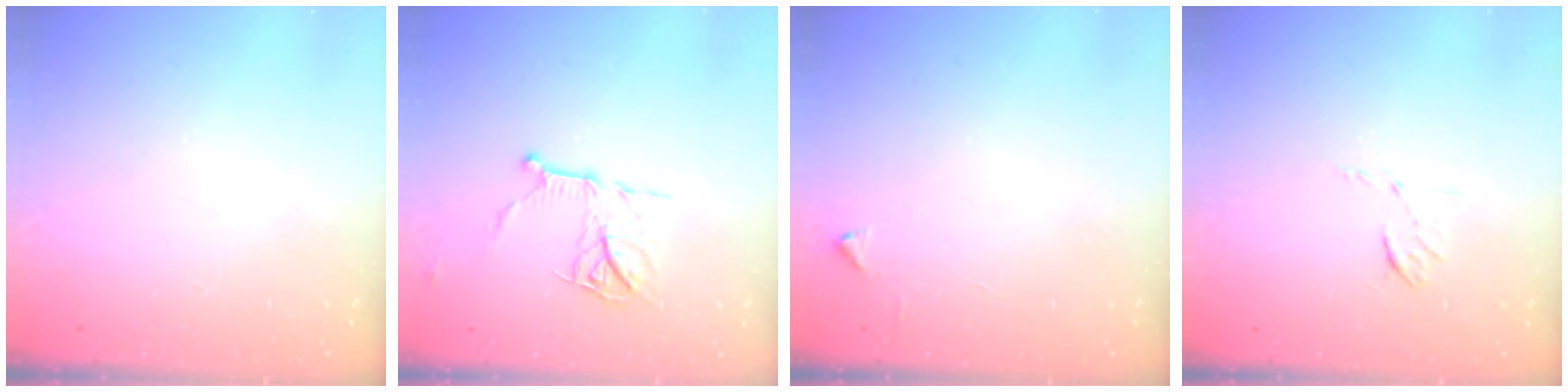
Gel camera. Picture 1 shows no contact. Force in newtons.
{"total": 10.8, "press": 10.8, "slide": 0.4}
{"total": 2.1, "press": 2.1, "slide": 0.3}
{"total": 5.7, "press": 5.5, "slide": 1.5}